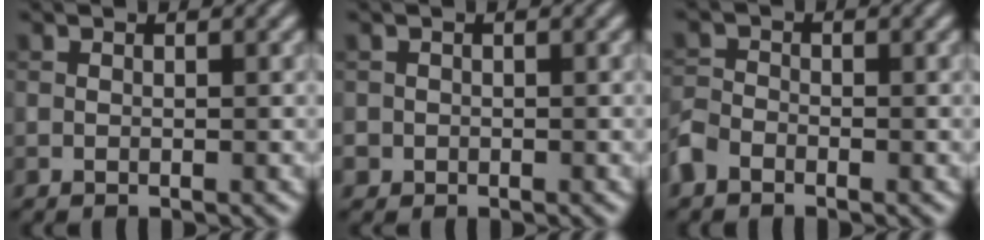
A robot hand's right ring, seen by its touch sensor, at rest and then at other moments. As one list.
[{"total": 0.8, "force": [-0.2, 0.8, -0.1], "torque": [0.011, -0.004, -0.004]}, {"total": 2.1, "force": [-1.6, 1.3, 0.7], "torque": [-0.016, 0.003, -0.042]}]